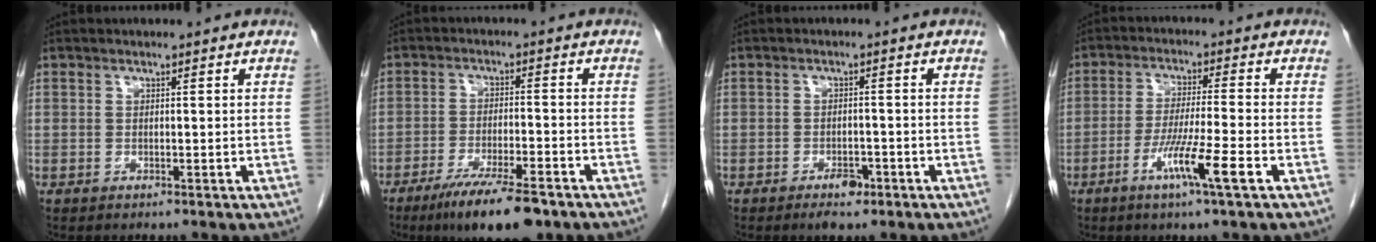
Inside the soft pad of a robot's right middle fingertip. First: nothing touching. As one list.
[{"total": 10.9, "force": [-7.7, 1.8, 7.5], "torque": [-0.123, -0.021, -0.123]}, {"total": 3.1, "force": [-2.0, 1.3, 2.0], "torque": [-0.031, 0.001, -0.026]}, {"total": 7.9, "force": [-3.6, -0.8, 7.0], "torque": [-0.129, -0.017, -0.069]}]